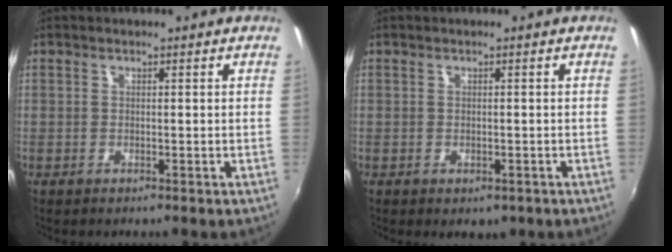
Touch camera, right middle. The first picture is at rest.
{"total": 1.8, "force": [-0.7, 1.4, 1.0], "torque": [-0.016, -0.007, -0.009]}